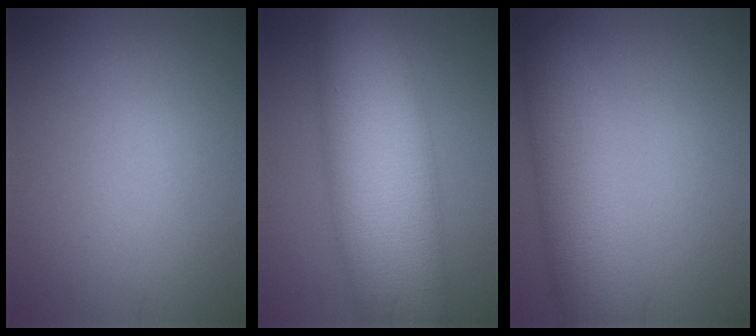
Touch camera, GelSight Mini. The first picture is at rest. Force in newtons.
{"total": 12.9, "press": 12.9, "slide": 0.5}
{"total": 5.6, "press": 5.6, "slide": 0.2}